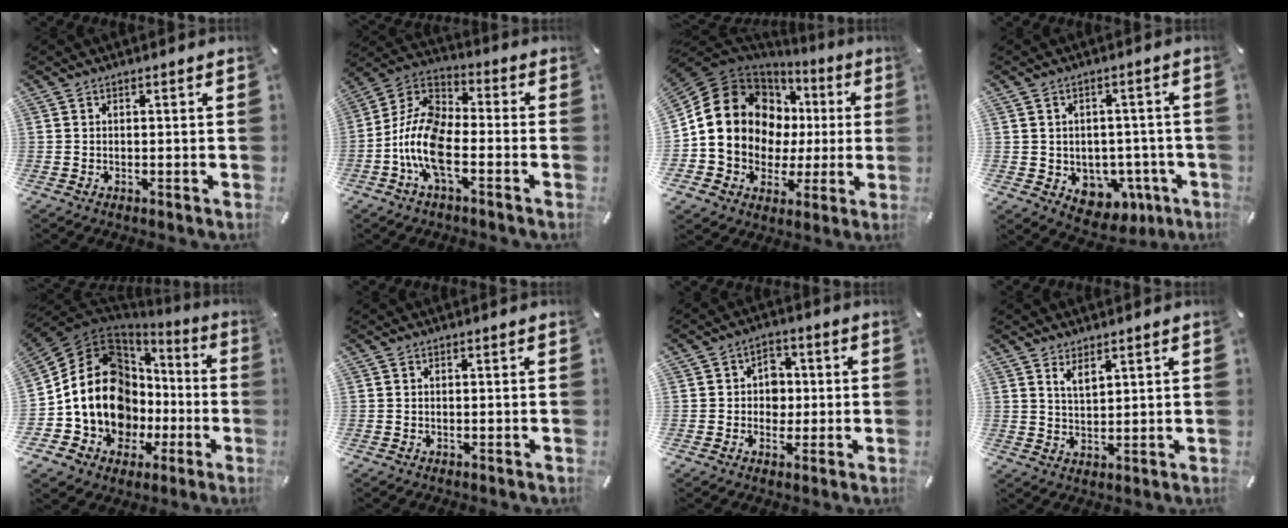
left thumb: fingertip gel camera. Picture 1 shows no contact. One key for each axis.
{"total": 12.6, "fx": -5.3, "fy": 6.1, "fz": 9.6, "tx": -0.220, "ty": -0.002, "tz": -0.105}
{"total": 17.5, "fx": 3.1, "fy": 14.7, "fz": 8.9, "tx": -0.176, "ty": -0.027, "tz": 0.067}
{"total": 6.7, "fx": -1.2, "fy": 6.2, "fz": 2.3, "tx": -0.028, "ty": 0.002, "tz": -0.012}
{"total": 18.6, "fx": -0.4, "fy": 15.1, "fz": 11.0, "tx": -0.231, "ty": -0.024, "tz": 0.002}
{"total": 0.0}
{"total": 5.8, "fx": -0.2, "fy": 5.3, "fz": 2.3, "tx": -0.021, "ty": 0.004, "tz": -0.010}
{"total": 3.6, "fx": 2.9, "fy": 1.2, "fz": 1.7, "tx": -0.037, "ty": -0.013, "tz": 0.054}